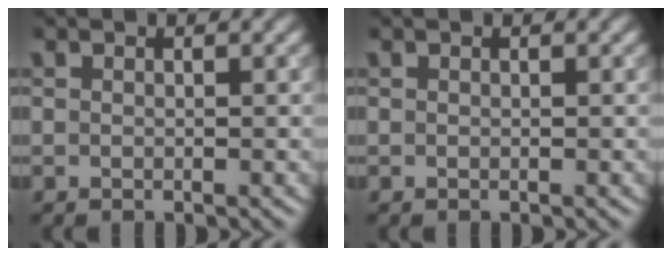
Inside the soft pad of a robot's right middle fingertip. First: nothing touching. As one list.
[{"total": 0.0}]